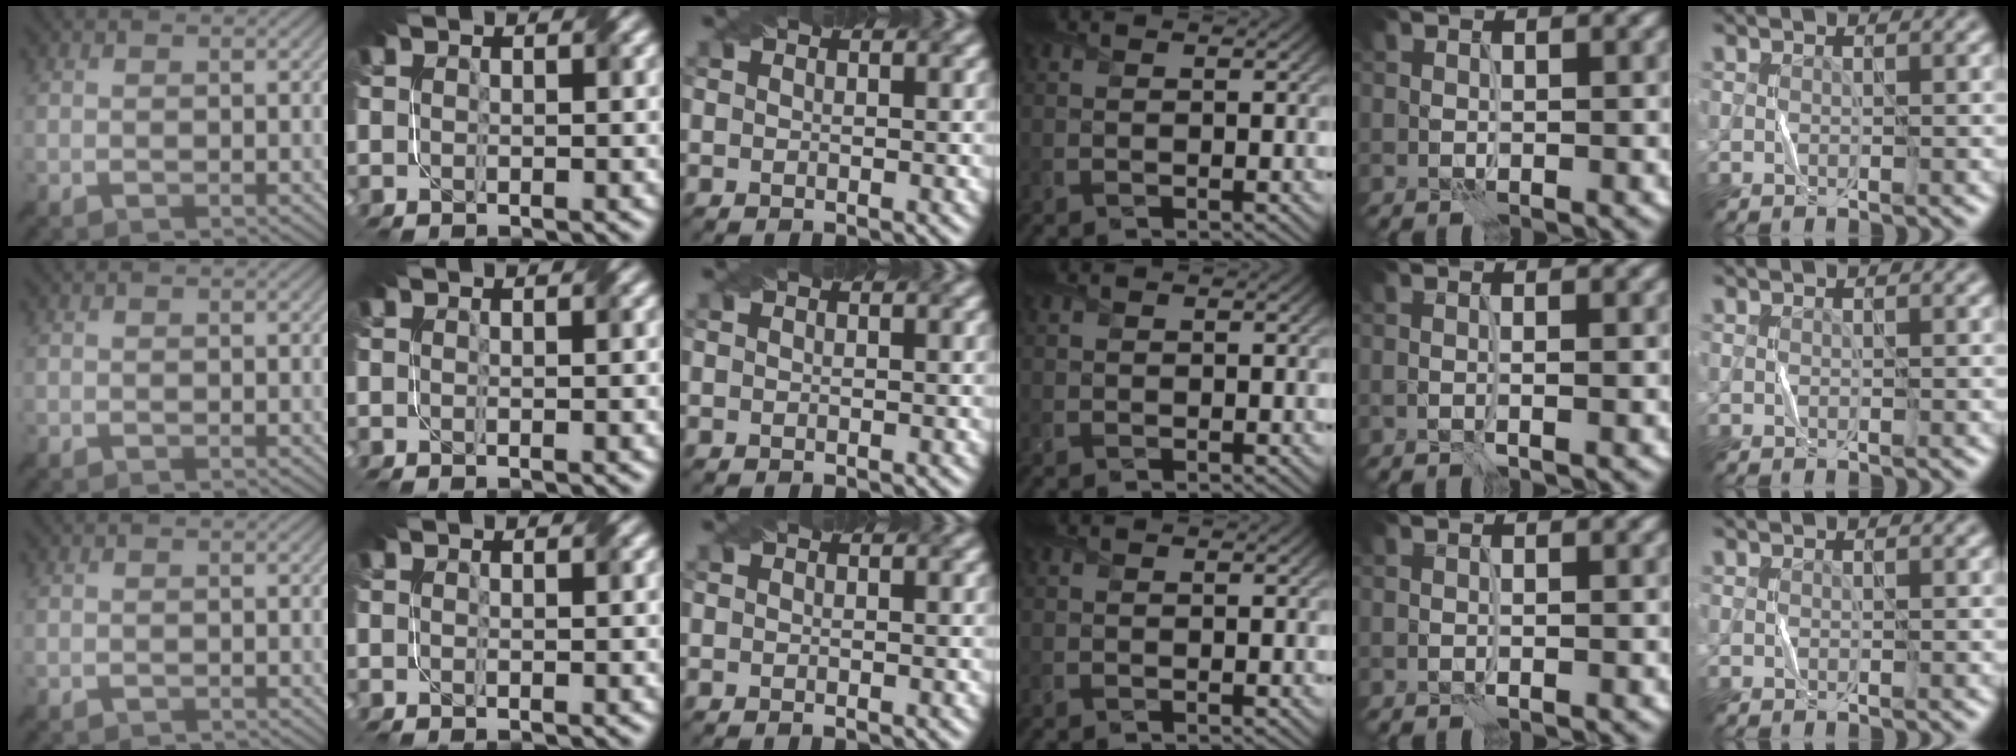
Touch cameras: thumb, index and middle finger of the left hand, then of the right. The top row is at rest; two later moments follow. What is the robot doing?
{"motion": "fold", "object": "bubble wrap"}